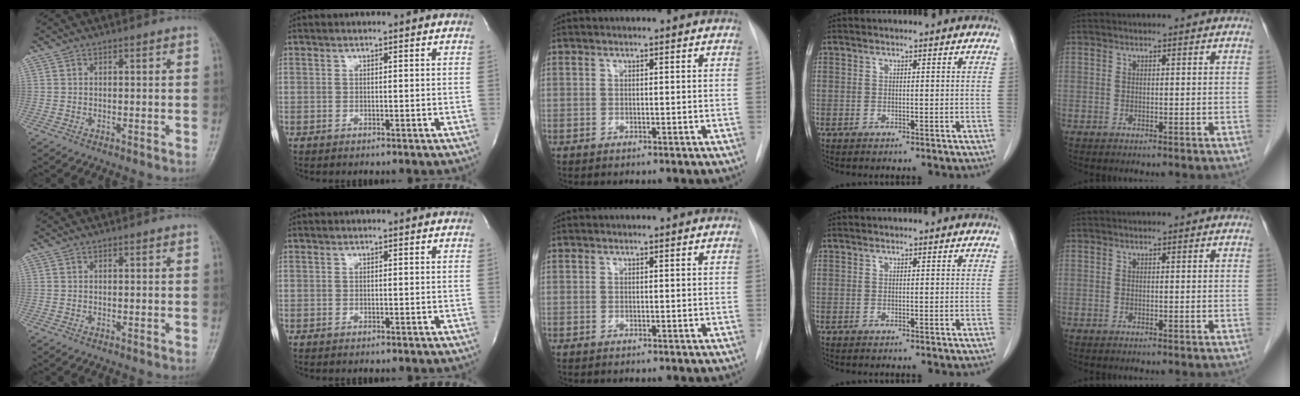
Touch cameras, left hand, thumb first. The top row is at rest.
{}